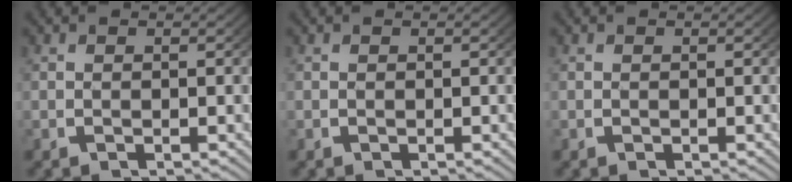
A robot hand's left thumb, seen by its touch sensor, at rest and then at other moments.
{"total": 0.0}
{"total": 0.0}